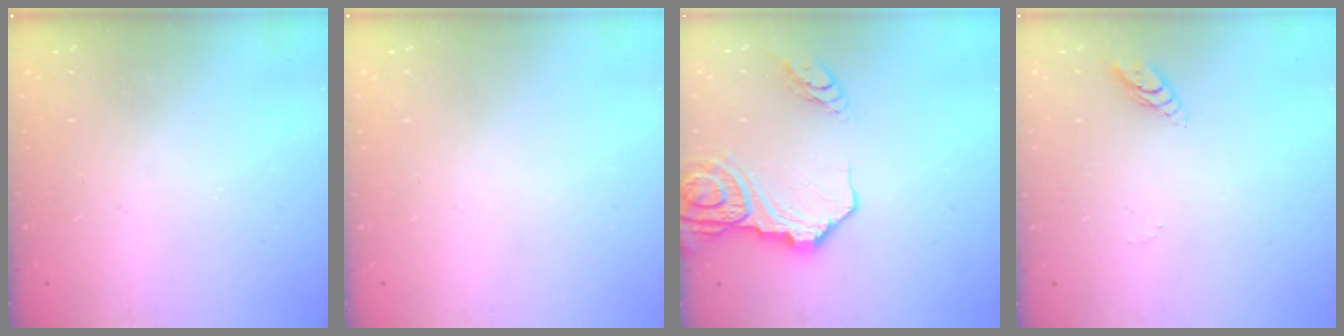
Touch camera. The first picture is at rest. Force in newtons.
{"total": 0.0}
{"total": 14.5, "press": 14.4, "slide": 2.0}
{"total": 4.6, "press": 4.6, "slide": 0.4}